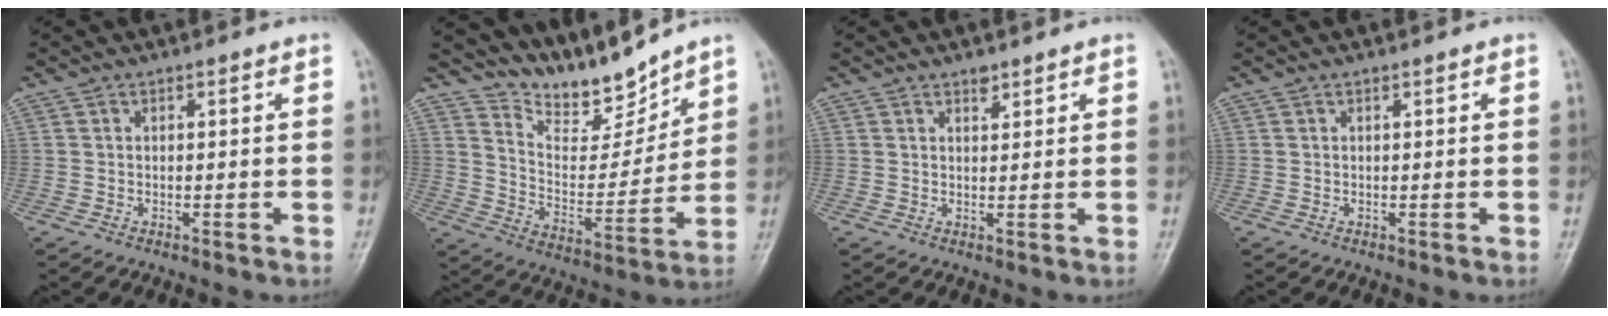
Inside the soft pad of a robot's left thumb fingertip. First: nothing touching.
{"total": 12.7, "force": [11.5, 3.6, 3.7], "torque": [-0.030, -0.082, 0.215]}
{"total": 1.5, "force": [1.2, 0.6, 0.6], "torque": [-0.002, -0.009, 0.019]}
{"total": 0.0}